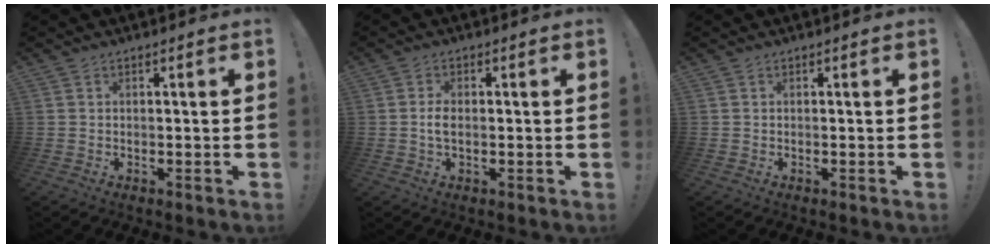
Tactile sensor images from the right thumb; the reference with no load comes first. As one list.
[{"total": 3.1, "force": [-0.3, 1.6, 2.6], "torque": [-0.047, 0.000, -0.009]}, {"total": 0.0}]